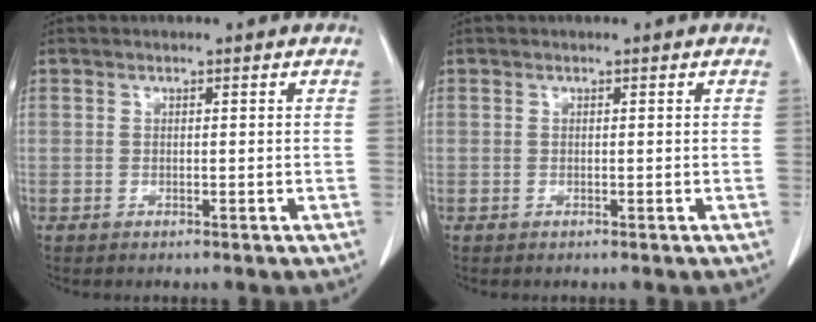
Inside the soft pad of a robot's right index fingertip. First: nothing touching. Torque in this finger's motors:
{"motor_torque": [0.00, 0.00, 0.00, 0.00]}